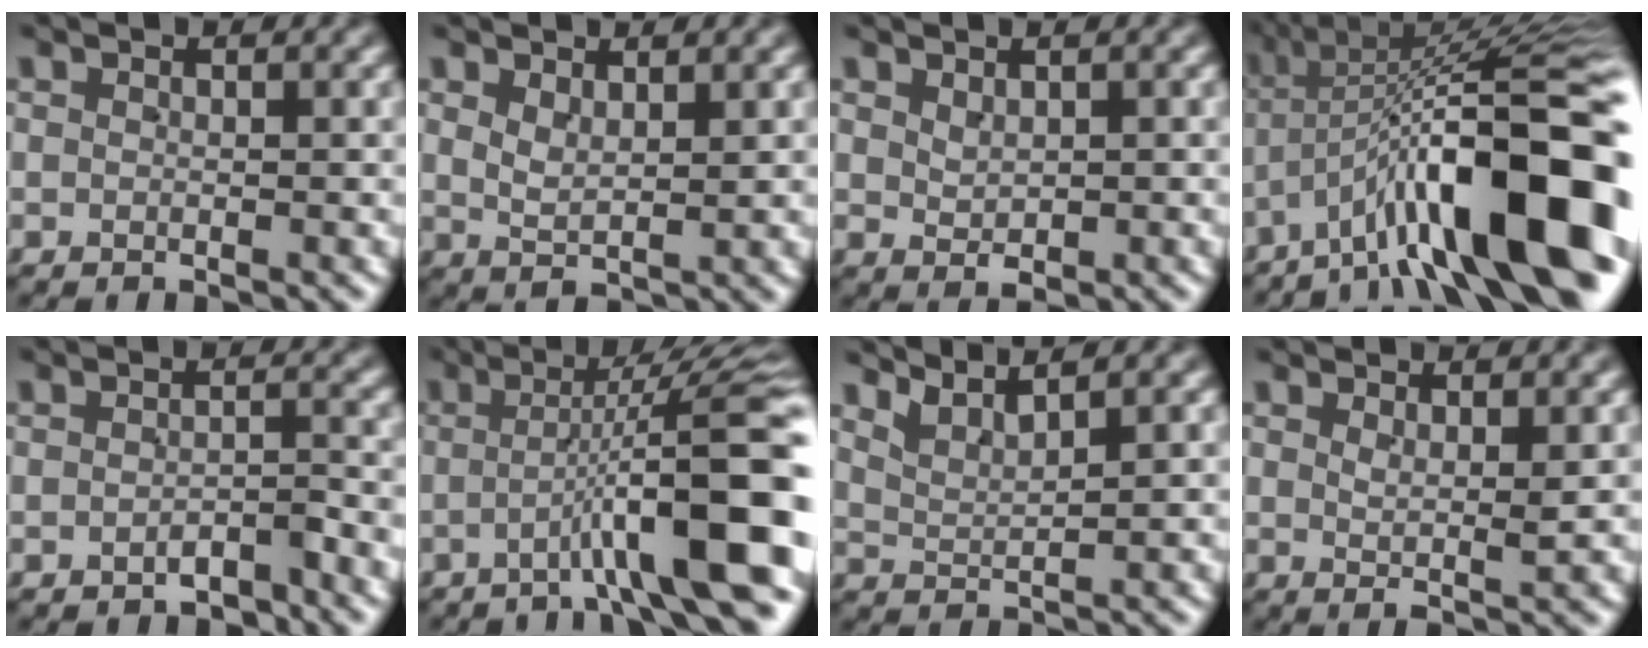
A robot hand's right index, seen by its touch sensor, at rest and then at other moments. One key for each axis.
{"total": 1.7, "fx": 1.0, "fy": 0.7, "fz": 1.3, "tx": -0.029, "ty": -0.010, "tz": 0.028}
{"total": 1.6, "fx": 0.4, "fy": 0.9, "fz": 1.3, "tx": -0.020, "ty": -0.012, "tz": 0.020}
{"total": 15.8, "fx": -3.4, "fy": 6.6, "fz": 14.0, "tx": -0.204, "ty": -0.016, "tz": -0.040}
{"total": 2.1, "fx": -1.8, "fy": 0.6, "fz": 0.8, "tx": -0.001, "ty": 0.003, "tz": -0.031}
{"total": 8.9, "fx": -2.3, "fy": 1.0, "fz": 8.6, "tx": -0.106, "ty": 0.009, "tz": -0.030}
{"total": 2.7, "fx": 2.5, "fy": 0.4, "fz": 1.1, "tx": -0.030, "ty": -0.001, "tz": 0.046}
{"total": 1.6, "fx": 0.8, "fy": -0.2, "fz": 1.4, "tx": -0.020, "ty": -0.010, "tz": 0.022}